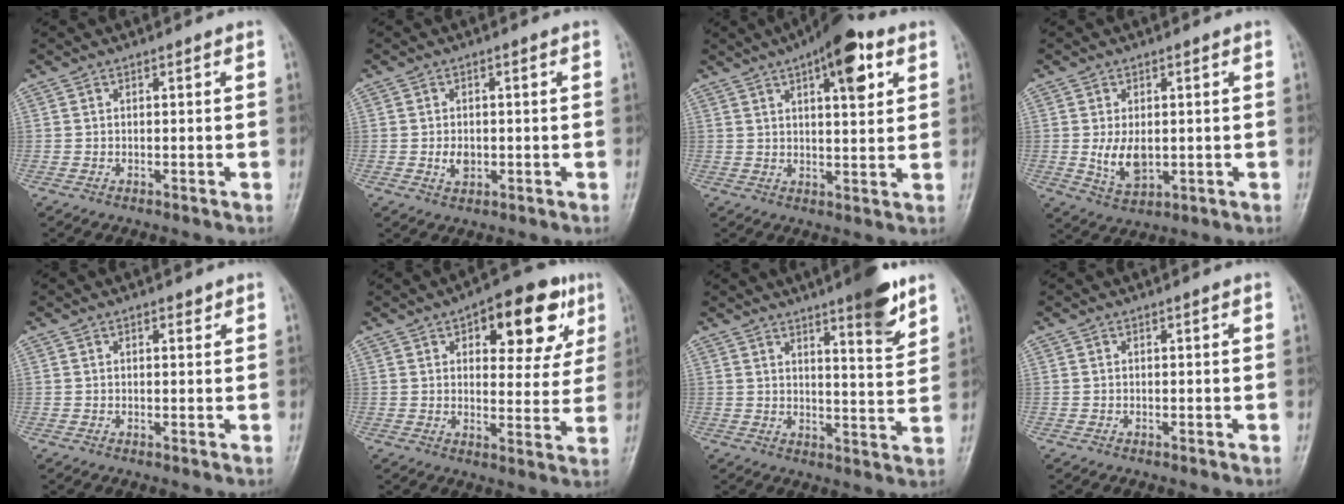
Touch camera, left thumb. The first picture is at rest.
{"total": 2.8, "force": [-0.4, 2.0, 1.9], "torque": [-0.029, -0.001, -0.005]}
{"total": 11.5, "force": [5.4, 4.1, 9.3], "torque": [-0.109, -0.012, 0.073]}
{"total": 6.2, "force": [-0.1, 3.7, 4.9], "torque": [-0.080, -0.014, 0.010]}
{"total": 1.3, "force": [0.9, 0.6, 0.8], "torque": [-0.005, -0.003, 0.011]}
{"total": 15.0, "force": [6.9, 7.2, 11.2], "torque": [-0.094, -0.011, 0.088]}
{"total": 9.4, "force": [6.2, 1.5, 6.9], "torque": [-0.084, -0.040, 0.086]}
{"total": 0.0}